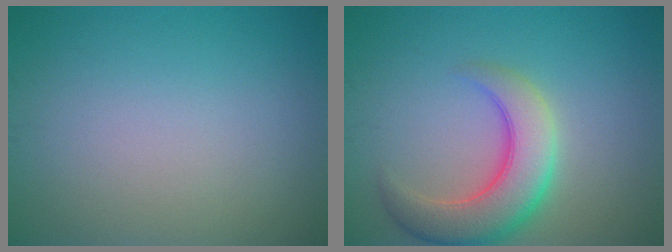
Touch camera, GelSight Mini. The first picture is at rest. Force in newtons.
{"total": 6.5, "press": 6.5, "slide": 0.3}